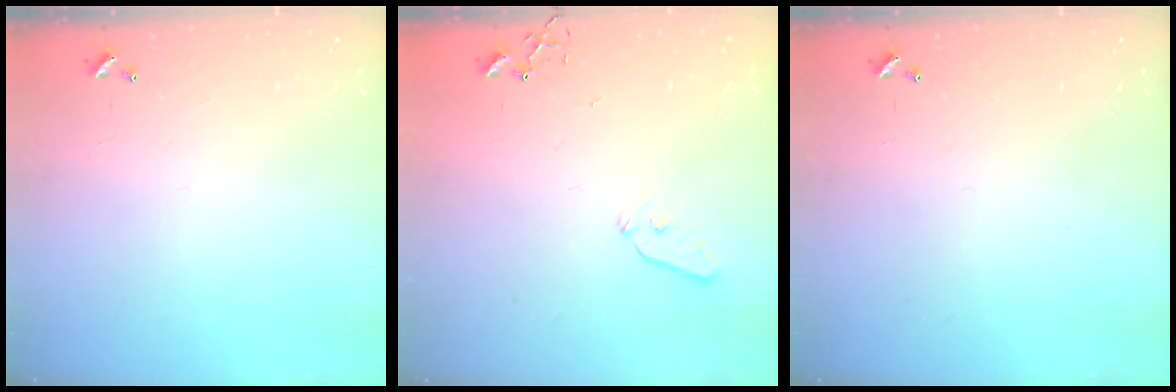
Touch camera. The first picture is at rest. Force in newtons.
{"total": 5.0, "press": 5.0, "slide": 0.6}
{"total": 0.0}